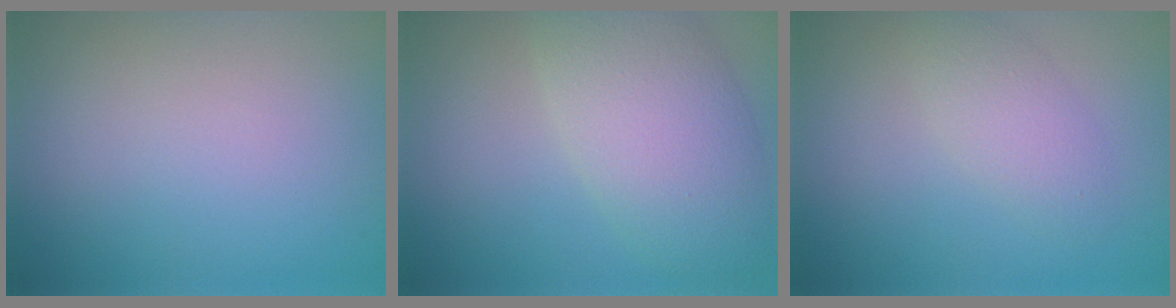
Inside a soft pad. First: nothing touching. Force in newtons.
{"total": 7.4, "press": 7.4, "slide": 0.4}
{"total": 2.5, "press": 2.5, "slide": 0.0}